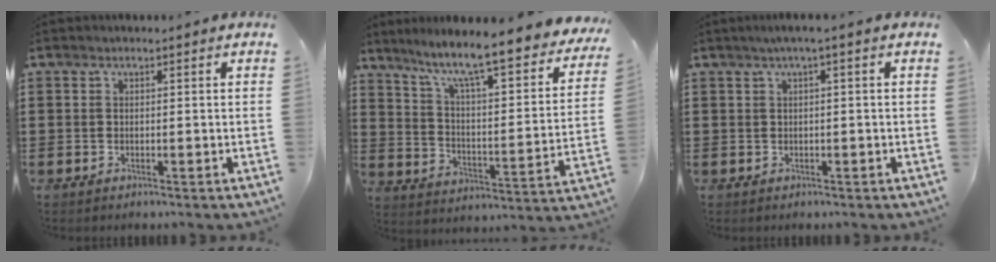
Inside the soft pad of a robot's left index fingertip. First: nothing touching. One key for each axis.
{"total": 8.1, "fx": 6.6, "fy": 0.0, "fz": 4.7, "tx": -0.111, "ty": -0.061, "tz": 0.100}
{"total": 1.5, "fx": 0.1, "fy": -0.1, "fz": 1.5, "tx": -0.023, "ty": -0.003, "tz": 0.002}